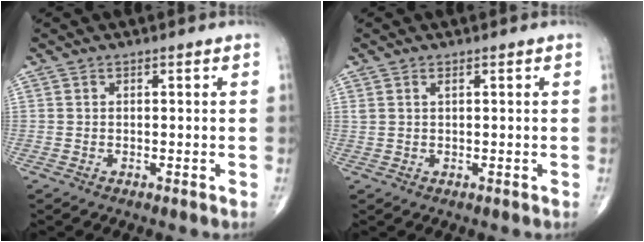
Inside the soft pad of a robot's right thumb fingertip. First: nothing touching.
{"total": 0.9, "force": [0.5, 0.2, 0.7], "torque": [-0.018, 0.006, 0.012]}